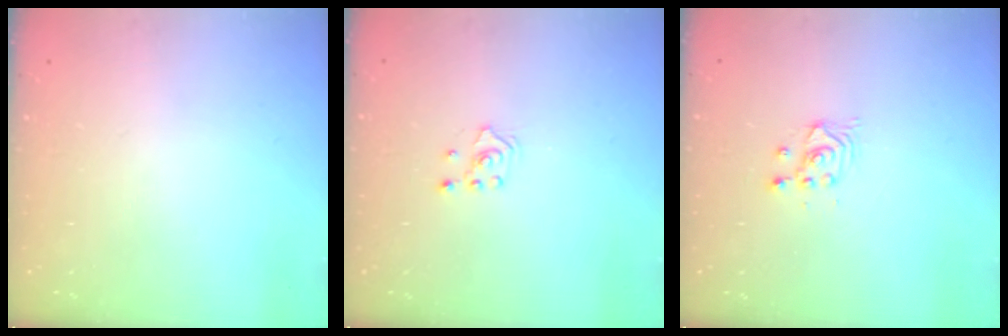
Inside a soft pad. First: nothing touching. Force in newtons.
{"total": 2.4, "press": 2.2, "slide": 0.8}
{"total": 2.4, "press": 2.4, "slide": 0.2}